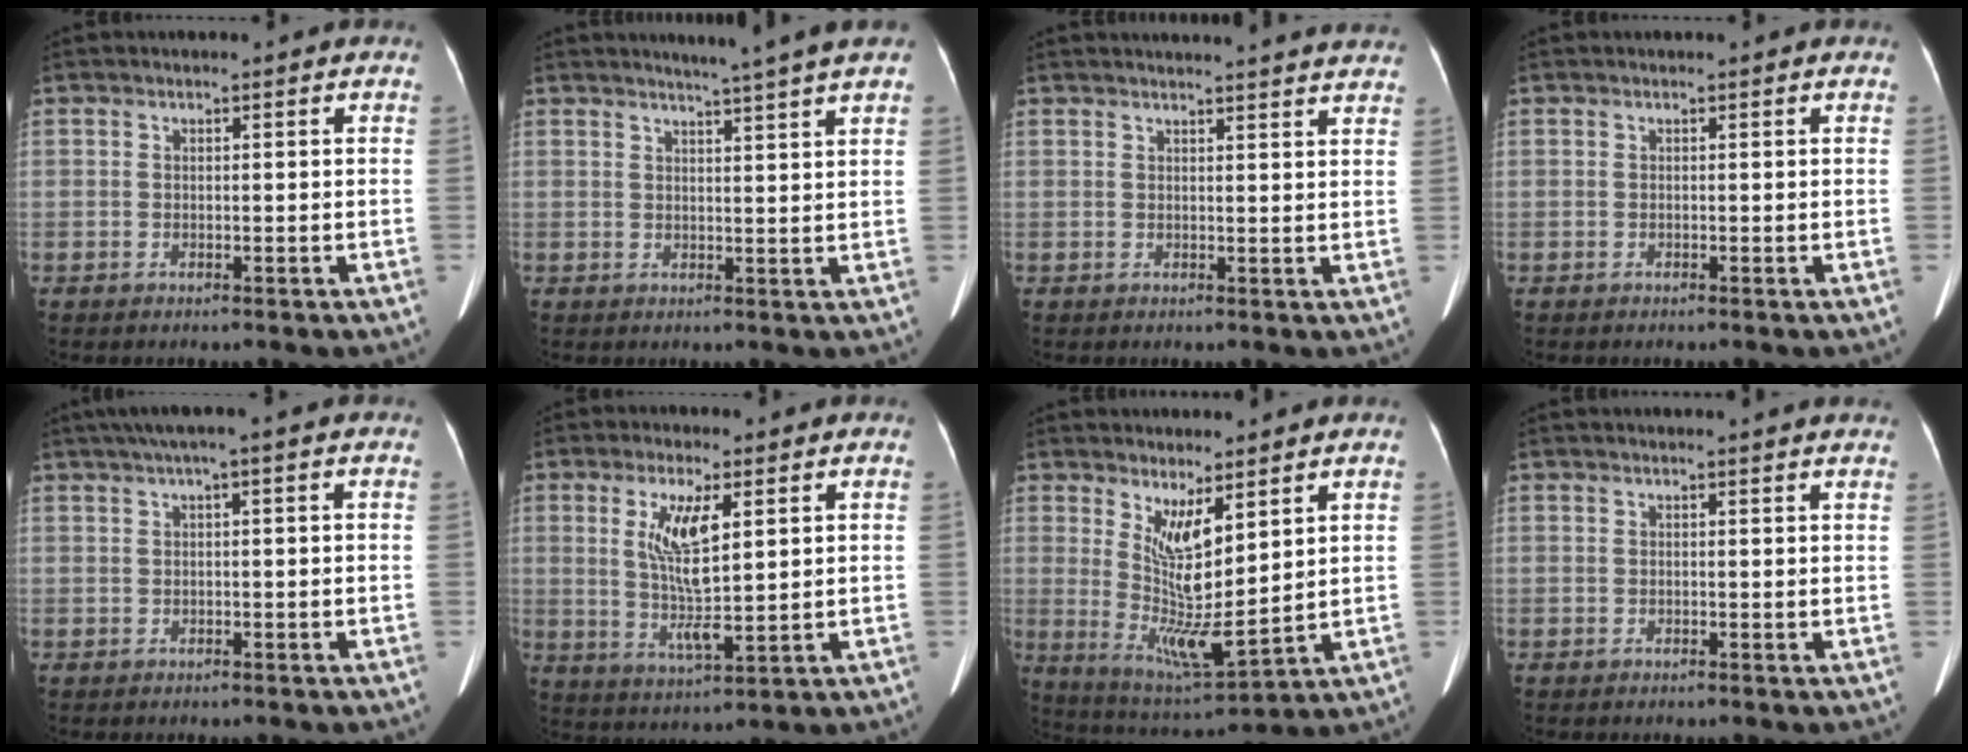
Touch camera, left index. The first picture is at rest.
{"total": 6.0, "force": [5.2, -0.9, 2.9], "torque": [-0.048, 0.005, 0.059]}
{"total": 15.6, "force": [15.0, 0.6, 4.3], "torque": [-0.051, -0.009, 0.166]}
{"total": 0.0}
{"total": 3.5, "force": [1.7, 0.0, 3.0], "torque": [-0.059, 0.025, 0.033]}
{"total": 8.5, "force": [2.2, 1.7, 8.1], "torque": [-0.162, -0.009, 0.045]}
{"total": 9.3, "force": [3.4, 1.8, 8.5], "torque": [-0.164, -0.026, 0.076]}
{"total": 6.0, "force": [5.7, 0.1, 1.8], "torque": [-0.022, 0.014, 0.048]}